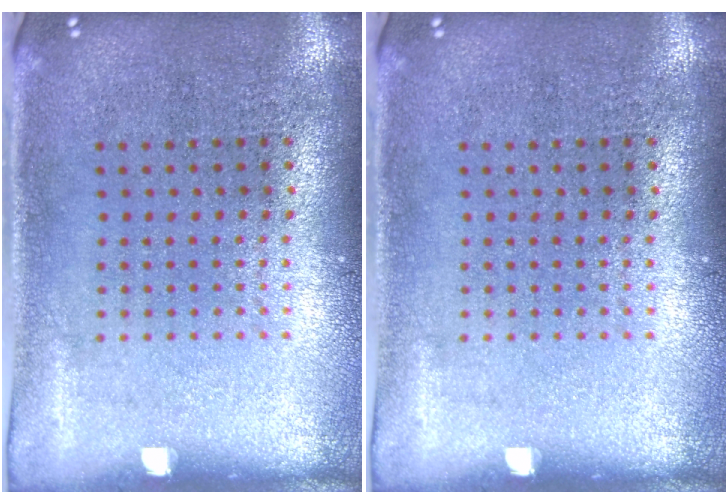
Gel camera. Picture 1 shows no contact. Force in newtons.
{"total": 0.0}